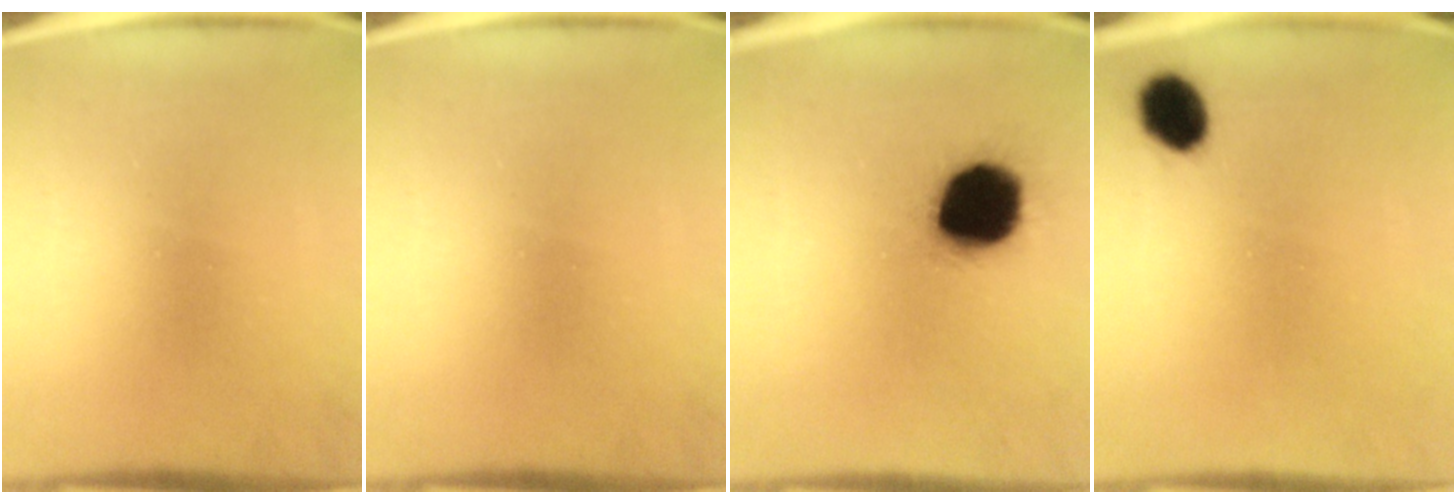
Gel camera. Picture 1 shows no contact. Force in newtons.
{"total": 0.0}
{"total": 18.9}
{"total": 6.2}